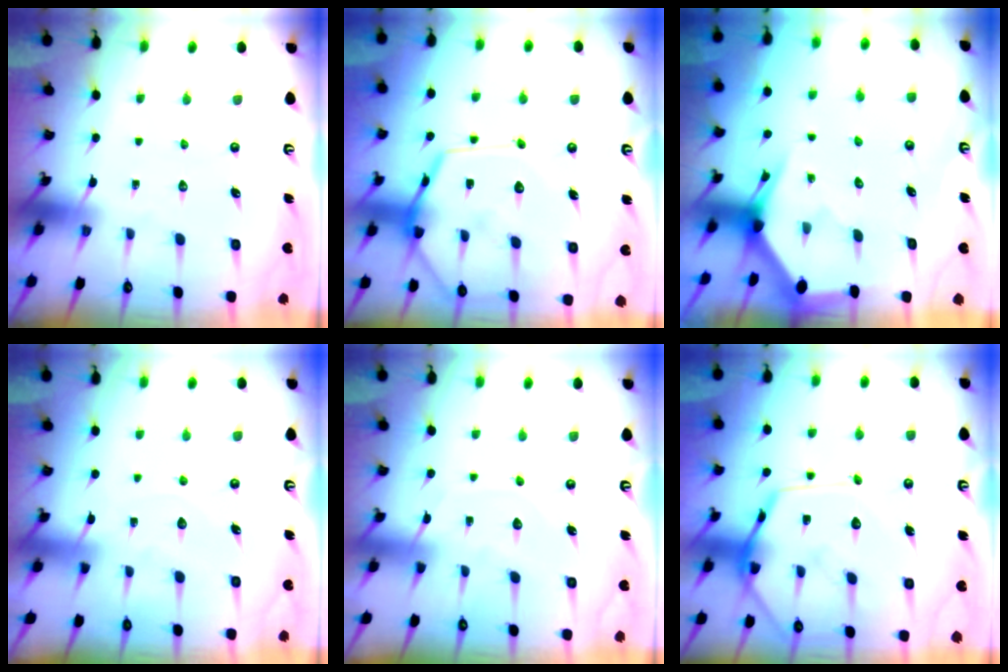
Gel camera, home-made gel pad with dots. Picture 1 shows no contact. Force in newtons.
{"total": 15.9, "press": 15.9, "slide": 1.4}
{"total": 3.0, "press": 3.0, "slide": 0.1}
{"total": 5.3, "press": 5.3, "slide": 0.5}
{"total": 5.3, "press": 5.3, "slide": 0.6}
{"total": 16.0, "press": 16.0, "slide": 1.4}